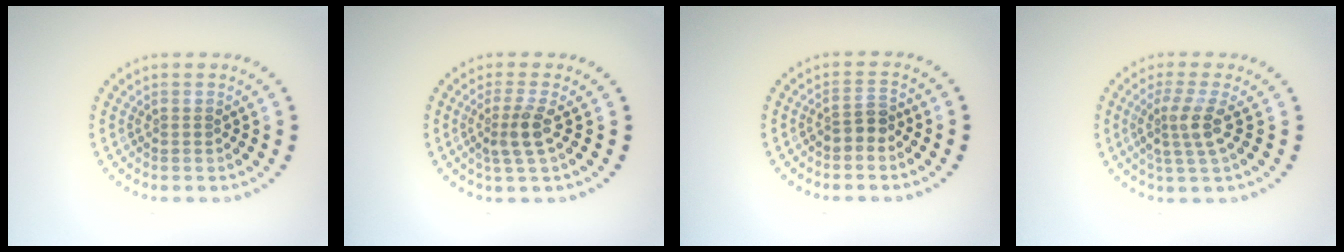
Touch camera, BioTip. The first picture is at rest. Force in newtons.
{"total": 2.4, "press": 1.8, "slide": 1.5}
{"total": 1.7, "press": 1.5, "slide": 0.9}
{"total": 2.9, "press": 2.3, "slide": 1.8}